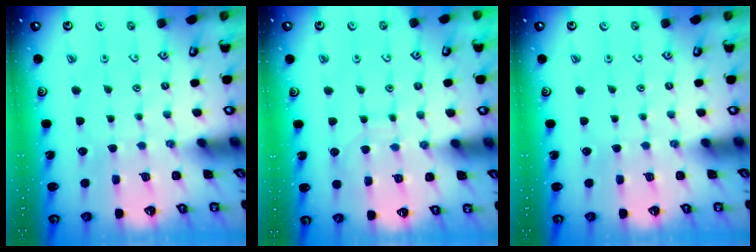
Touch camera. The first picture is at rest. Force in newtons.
{"total": 6.7, "press": 6.7, "slide": 0.6}
{"total": 0.0}